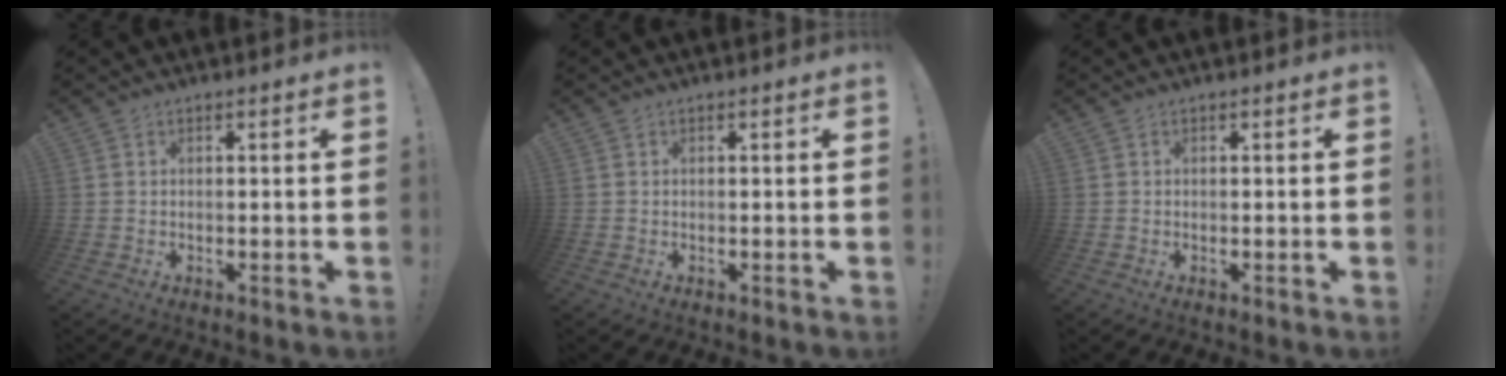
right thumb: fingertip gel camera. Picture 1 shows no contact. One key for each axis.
{"total": 0.0}
{"total": 0.0}